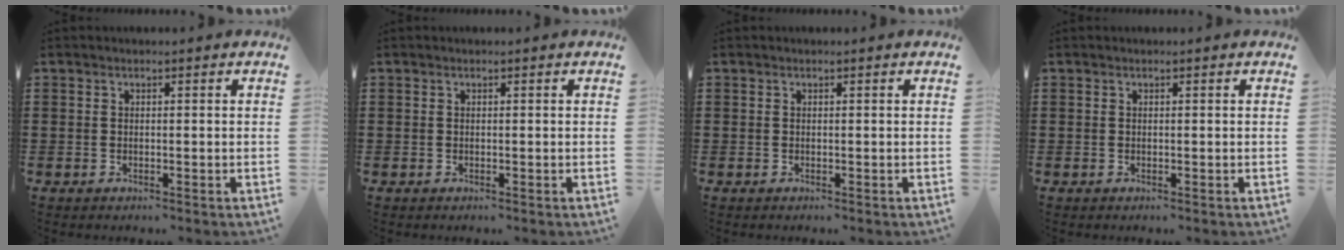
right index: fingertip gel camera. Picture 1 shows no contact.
{"total": 0.0}
{"total": 0.0}
{"total": 0.0}